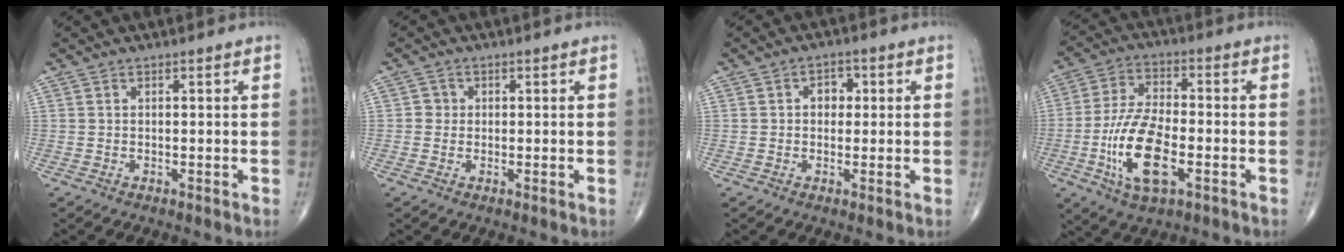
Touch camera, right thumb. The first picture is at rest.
{"total": 1.8, "force": [0.0, 1.7, 0.4], "torque": [0.004, 0.005, -0.004]}
{"total": 3.3, "force": [0.4, 2.6, 2.0], "torque": [-0.009, 0.008, 0.000]}
{"total": 14.3, "force": [-4.3, 6.1, 12.2], "torque": [-0.240, 0.013, -0.078]}